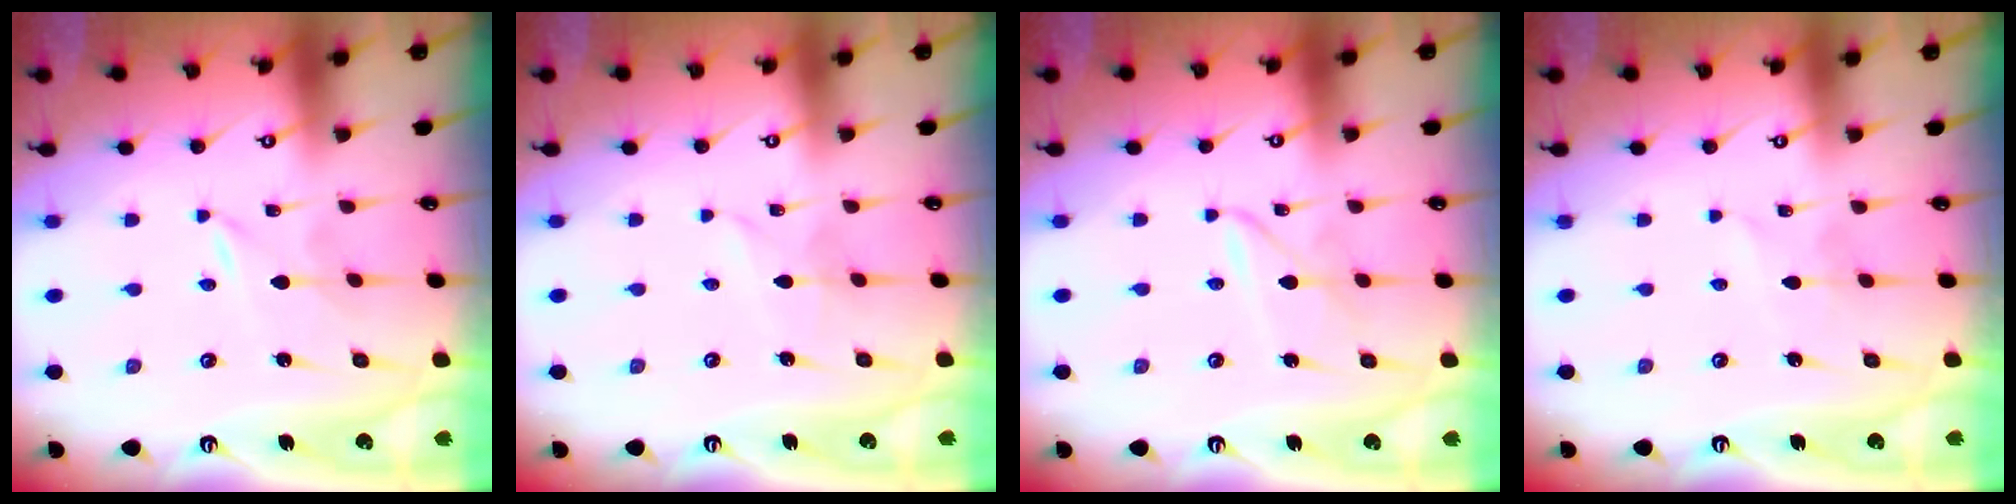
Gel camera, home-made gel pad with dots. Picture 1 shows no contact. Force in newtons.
{"total": 1.7, "press": 1.7, "slide": 0.1}
{"total": 2.6, "press": 2.6, "slide": 0.2}
{"total": 1.5, "press": 1.5, "slide": 0.2}